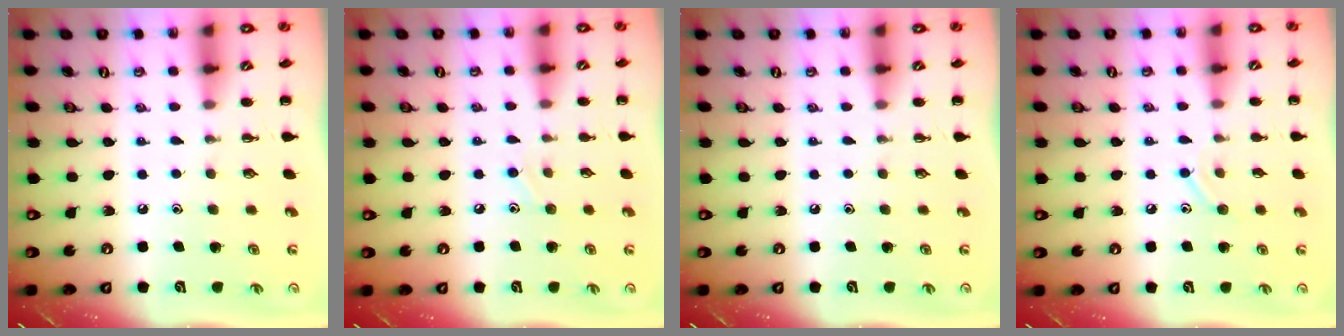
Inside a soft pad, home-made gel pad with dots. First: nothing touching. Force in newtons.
{"total": 5.5, "press": 5.3, "slide": 1.7}
{"total": 0.0}
{"total": 8.3, "press": 7.9, "slide": 2.3}